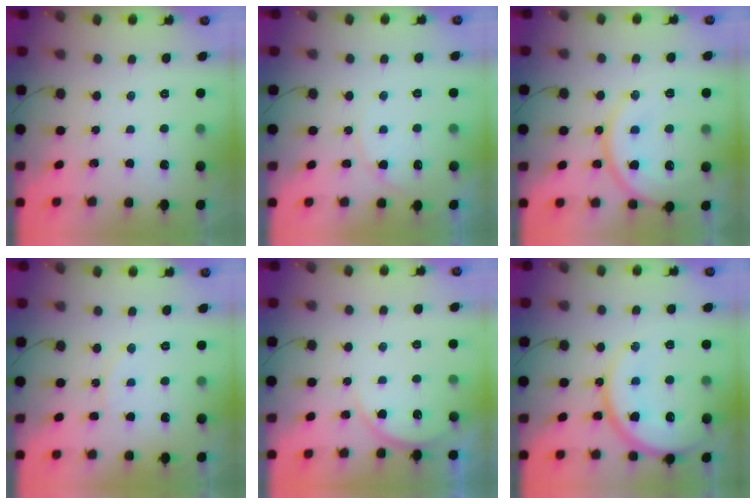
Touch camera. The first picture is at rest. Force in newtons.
{"total": 6.8, "press": 6.8, "slide": 0.6}
{"total": 14.7, "press": 14.6, "slide": 1.9}
{"total": 5.9, "press": 5.9, "slide": 0.4}
{"total": 4.7, "press": 4.6, "slide": 0.6}
{"total": 17.0, "press": 16.9, "slide": 1.8}